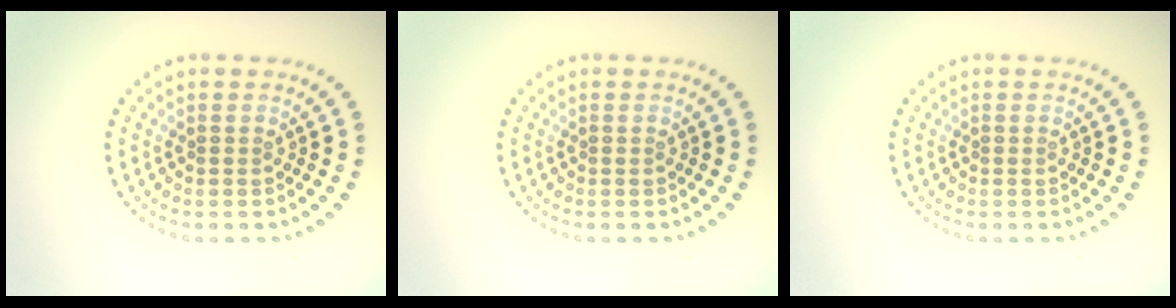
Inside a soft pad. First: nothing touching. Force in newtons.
{"total": 0.0}
{"total": 0.0}